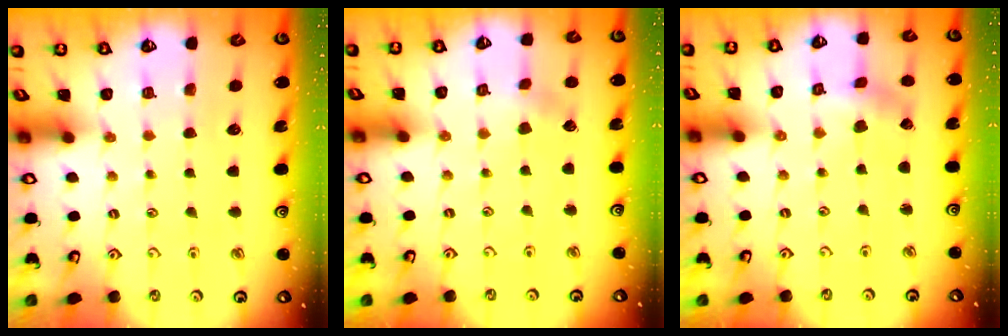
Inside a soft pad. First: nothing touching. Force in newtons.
{"total": 2.3, "press": 2.3, "slide": 0.1}
{"total": 0.8, "press": 0.8, "slide": 0.2}